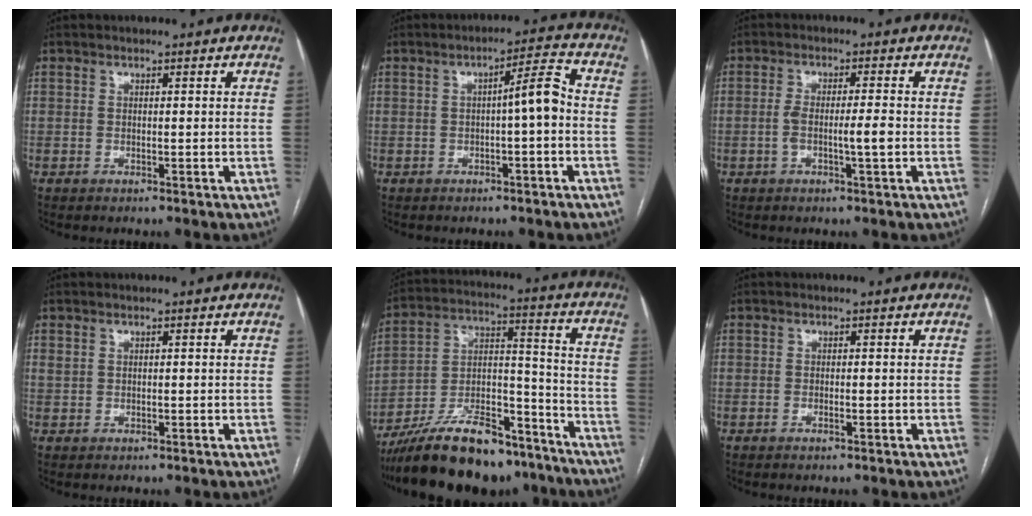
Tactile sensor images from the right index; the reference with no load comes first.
{"total": 5.1, "force": [-0.5, 0.4, 5.1], "torque": [-0.071, 0.016, -0.009]}
{"total": 4.1, "force": [-1.0, 0.1, 4.0], "torque": [-0.079, 0.004, -0.015]}
{"total": 0.9, "force": [0.5, 0.6, 0.3], "torque": [-0.006, 0.008, 0.011]}
{"total": 21.8, "force": [-17.8, 6.4, 10.9], "torque": [-0.182, 0.020, -0.298]}
{"total": 0.6, "force": [-0.3, 0.1, 0.6], "torque": [-0.013, -0.002, -0.004]}